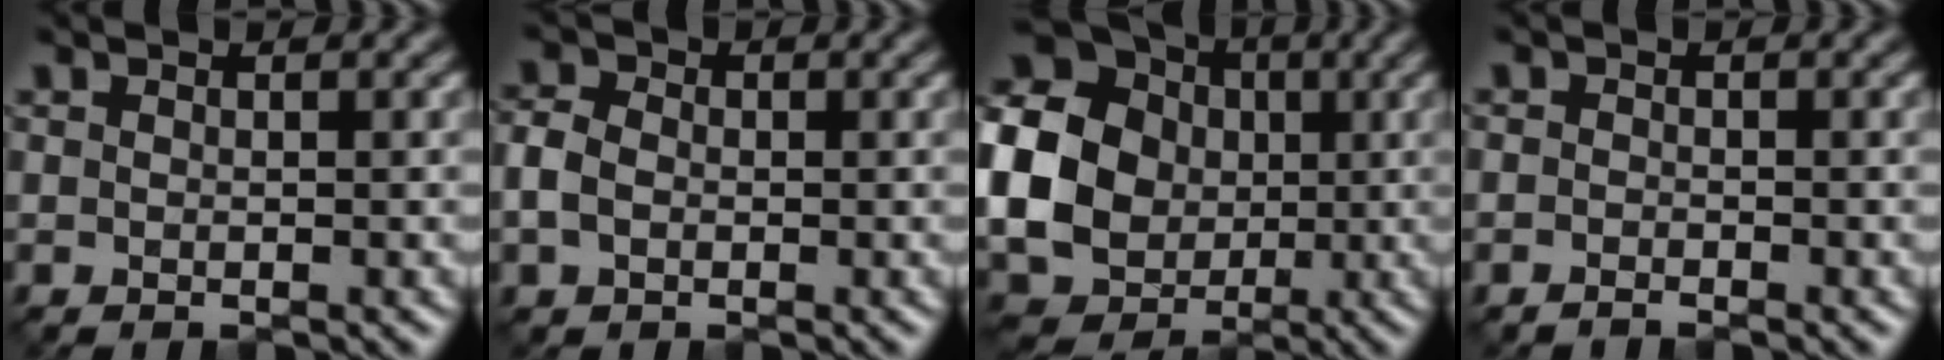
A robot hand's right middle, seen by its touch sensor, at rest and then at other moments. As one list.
[{"total": 2.7, "force": [-0.3, 2.2, 1.6], "torque": [-0.038, 0.002, -0.014]}, {"total": 22.7, "force": [1.3, 21.1, 8.3], "torque": [-0.203, 0.011, -0.033]}, {"total": 0.8, "force": [-0.7, 0.2, 0.2], "torque": [-0.001, 0.000, -0.016]}]